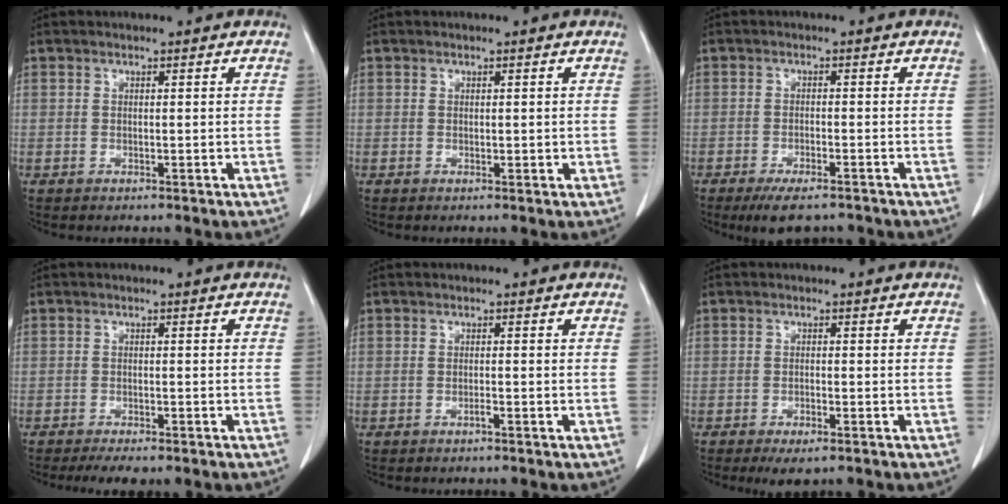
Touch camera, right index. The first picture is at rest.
{"total": 0.8, "force": [0.2, 0.6, 0.5], "torque": [-0.005, -0.002, 0.004]}
{"total": 6.4, "force": [-5.1, 1.5, 3.7], "torque": [-0.055, -0.011, -0.076]}
{"total": 4.6, "force": [-3.6, 1.0, 2.6], "torque": [-0.035, -0.009, -0.049]}
{"total": 0.5, "force": [-0.4, 0.0, 0.4], "torque": [-0.009, 0.001, -0.007]}
{"total": 3.7, "force": [-2.4, 0.9, 2.6], "torque": [-0.041, -0.006, -0.034]}